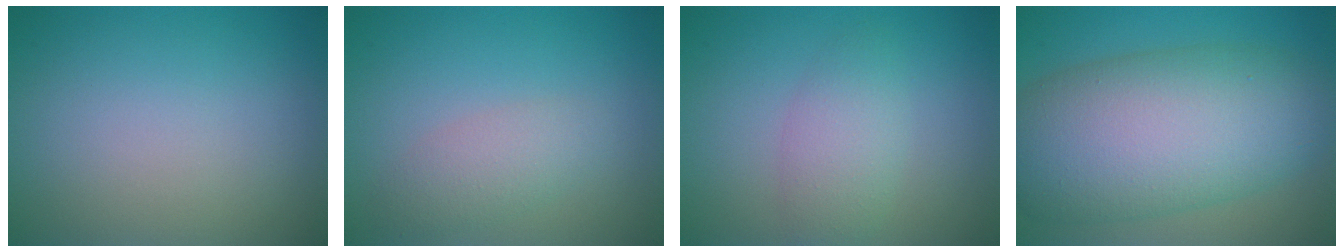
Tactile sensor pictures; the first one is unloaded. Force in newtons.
{"total": 2.4, "press": 2.4, "slide": 0.1}
{"total": 2.8, "press": 2.8, "slide": 0.1}
{"total": 12.3, "press": 12.3, "slide": 0.5}